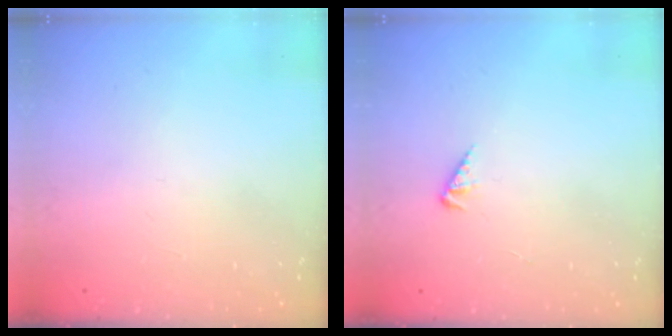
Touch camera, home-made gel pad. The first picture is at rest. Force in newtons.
{"total": 2.8, "press": 2.8, "slide": 0.6}